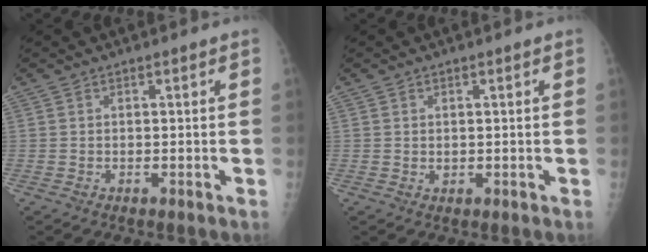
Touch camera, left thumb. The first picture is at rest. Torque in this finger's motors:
{"motor_torque": [-0.27, 0.08, 0.04, 0.00, 0.00]}